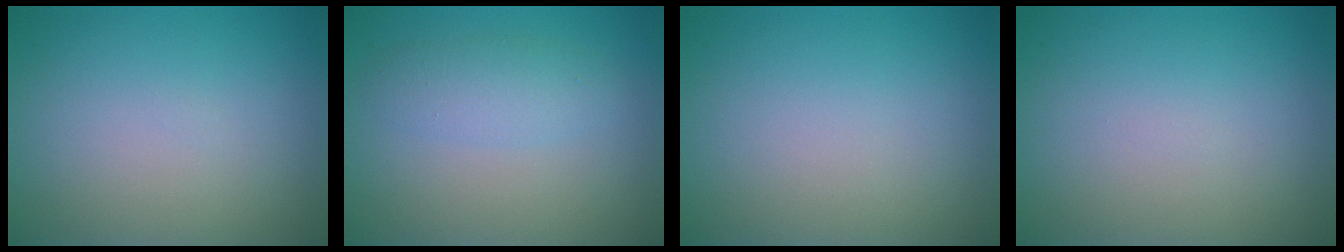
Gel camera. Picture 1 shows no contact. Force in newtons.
{"total": 2.4, "press": 2.4, "slide": 0.0}
{"total": 0.0}
{"total": 0.0}